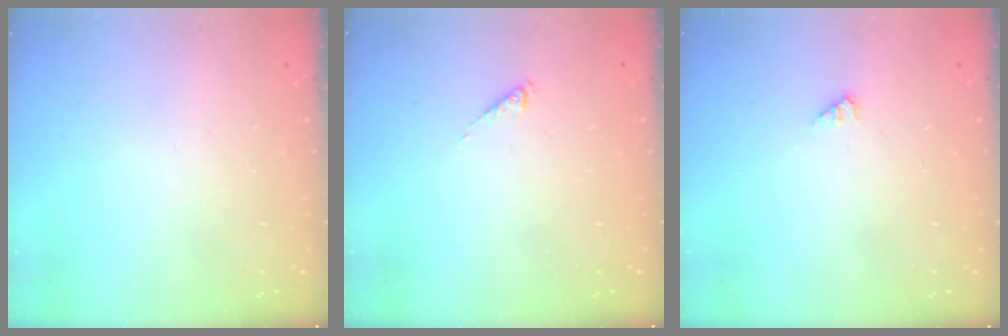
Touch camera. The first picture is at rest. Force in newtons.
{"total": 0.0}
{"total": 0.9, "press": 0.8, "slide": 0.2}